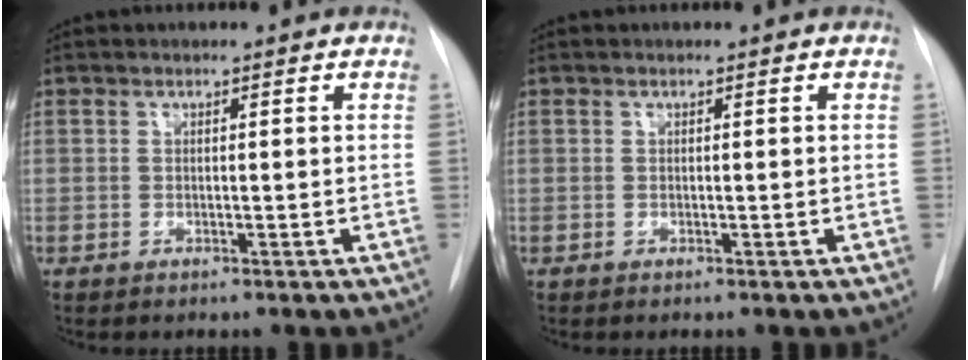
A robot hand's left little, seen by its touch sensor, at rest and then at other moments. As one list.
[{"total": 0.0}]